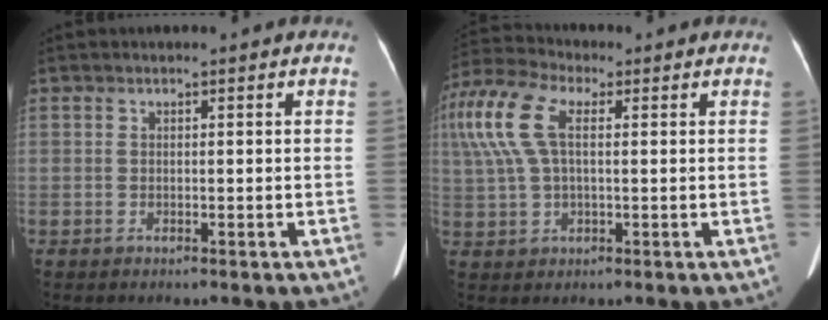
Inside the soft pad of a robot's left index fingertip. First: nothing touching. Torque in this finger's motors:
{"motor_torque": [1.53, -0.55, 0.96, 0.21]}